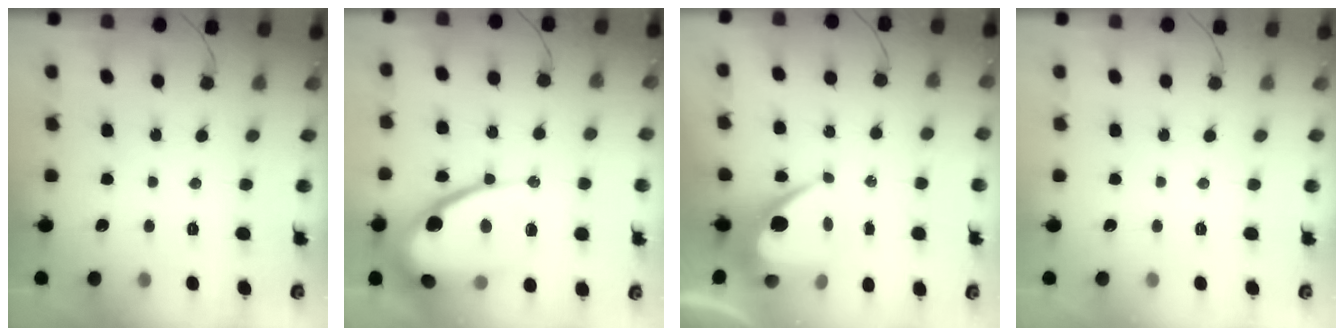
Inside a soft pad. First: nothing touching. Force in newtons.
{"total": 18.7, "press": 18.6, "slide": 1.5}
{"total": 8.6, "press": 8.5, "slide": 0.8}
{"total": 0.0}